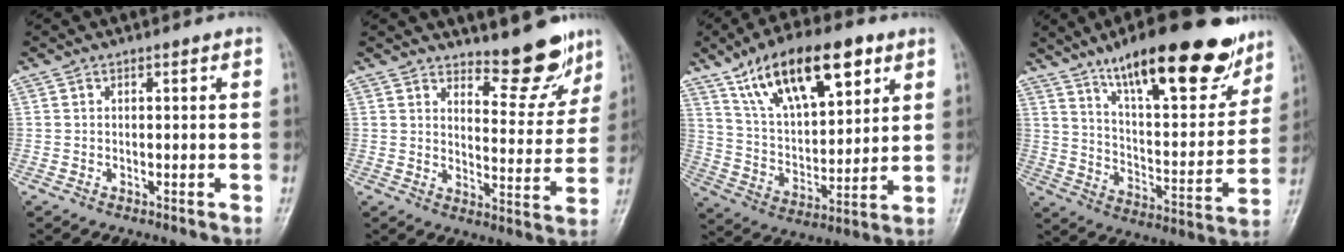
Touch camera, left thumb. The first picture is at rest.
{"total": 10.1, "force": [8.6, 3.2, 4.1], "torque": [-0.026, -0.075, 0.123]}
{"total": 19.9, "force": [10.9, 8.8, 14.1], "torque": [-0.196, -0.033, 0.195]}
{"total": 25.4, "force": [16.6, 7.8, 17.6], "torque": [-0.222, -0.058, 0.262]}